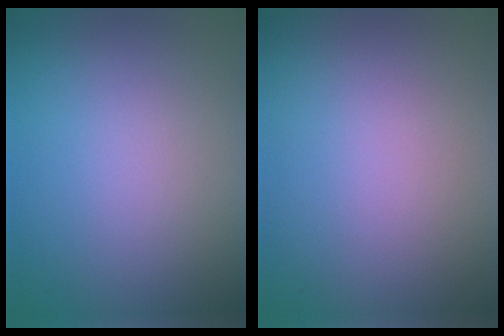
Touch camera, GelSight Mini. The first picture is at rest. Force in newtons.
{"total": 0.0}